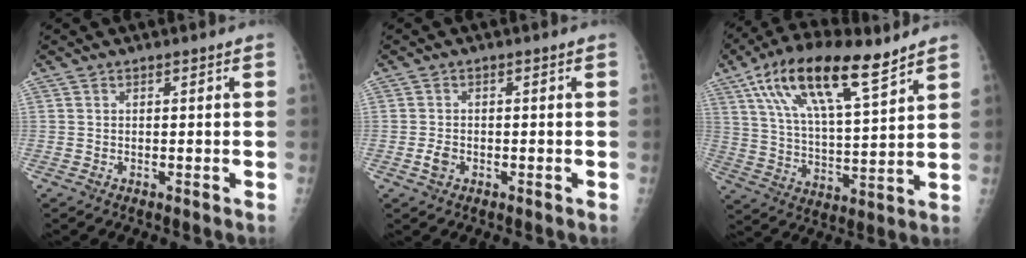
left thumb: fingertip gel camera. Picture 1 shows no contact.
{"total": 2.1, "force": [-0.8, 1.5, 1.3], "torque": [-0.024, 0.002, -0.015]}
{"total": 19.0, "force": [11.2, 6.0, 14.2], "torque": [-0.241, -0.028, 0.204]}